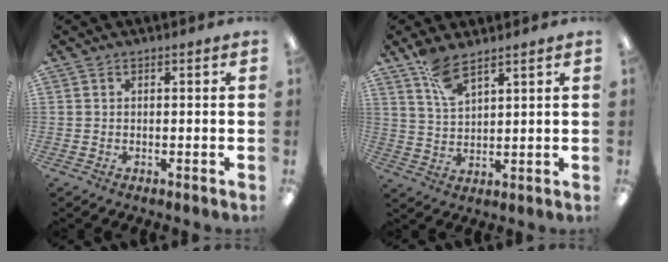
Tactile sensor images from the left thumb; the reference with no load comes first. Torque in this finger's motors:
{"motor_torque": [0.53, -0.11, 0.64, -0.73, 0.08]}